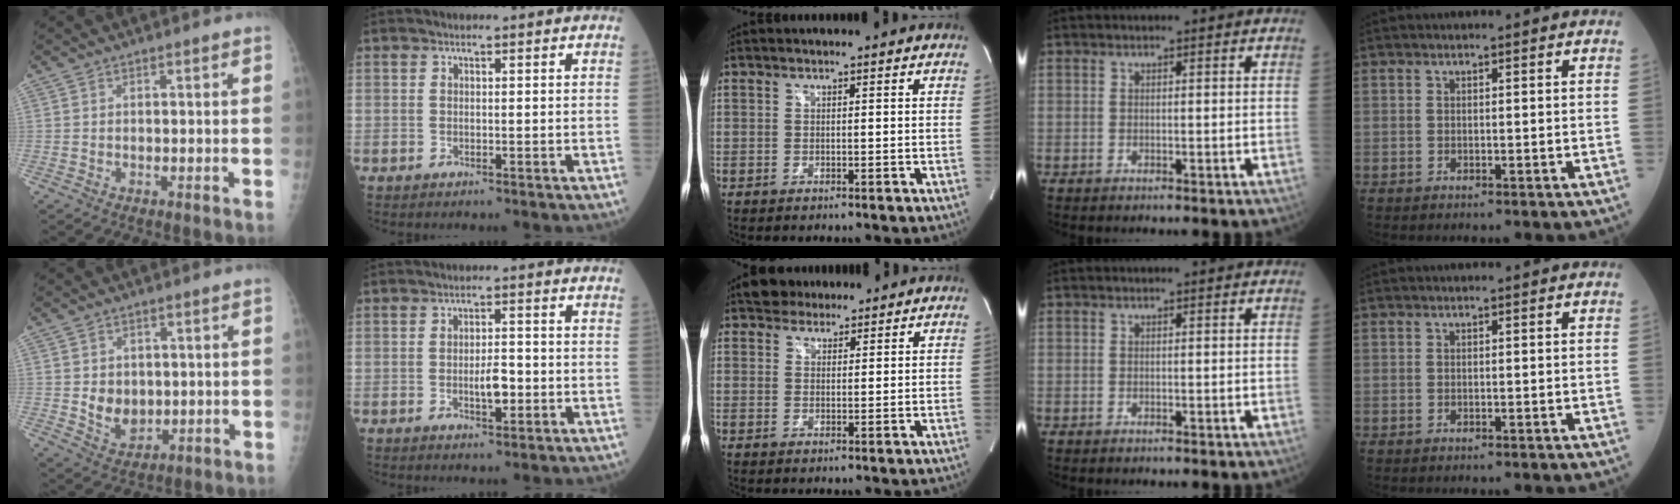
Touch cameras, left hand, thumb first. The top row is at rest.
{"thumb": {"total": 6.1, "force": [0.1, 4.9, 3.6], "torque": [-0.029, -0.012, 0.017]}, "index": {"total": 3.4, "force": [-1.0, 1.1, 3.0], "torque": [-0.049, -0.002, -0.017]}, "middle": {"total": 3.9, "force": [3.2, 2.2, 0.5], "torque": [-0.008, 0.016, 0.052]}}